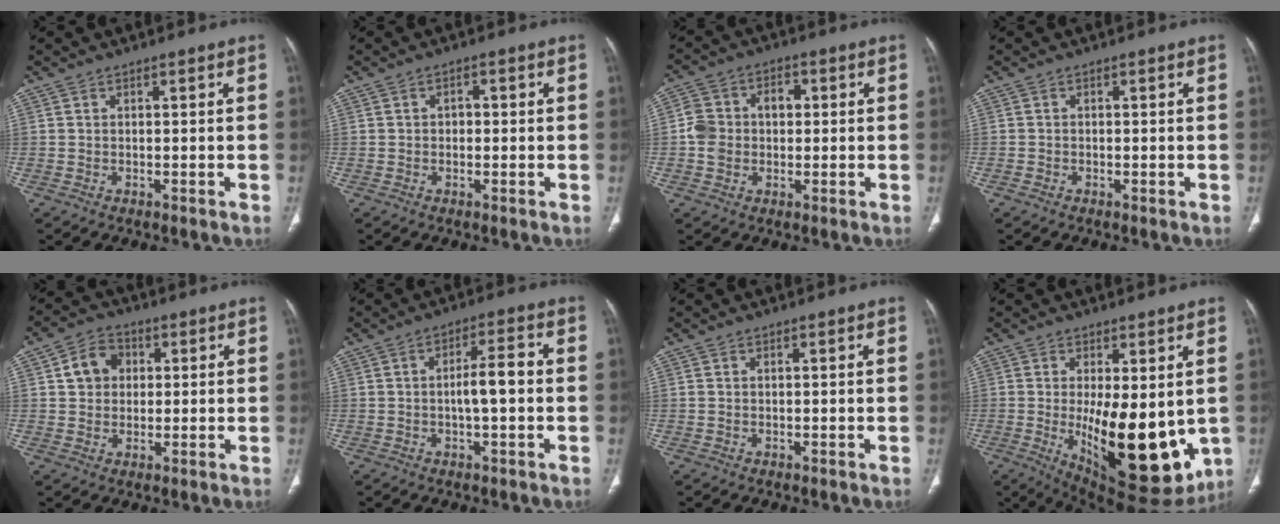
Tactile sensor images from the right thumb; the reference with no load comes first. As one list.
[{"total": 1.7, "force": [0.0, 1.3, 1.1], "torque": [-0.010, 0.005, -0.003]}, {"total": 7.6, "force": [0.1, 6.3, 4.3], "torque": [-0.064, 0.026, -0.003]}, {"total": 0.6, "force": [-0.3, 0.5, 0.2], "torque": [-0.002, 0.001, -0.006]}, {"total": 6.8, "force": [1.5, 5.7, 3.4], "torque": [-0.039, 0.006, 0.020]}, {"total": 6.0, "force": [-0.5, 1.8, 5.7], "torque": [-0.099, 0.019, -0.013]}, {"total": 0.0}, {"total": 19.9, "force": [-2.1, 8.3, 17.9], "torque": [-0.239, -0.037, -0.001]}]